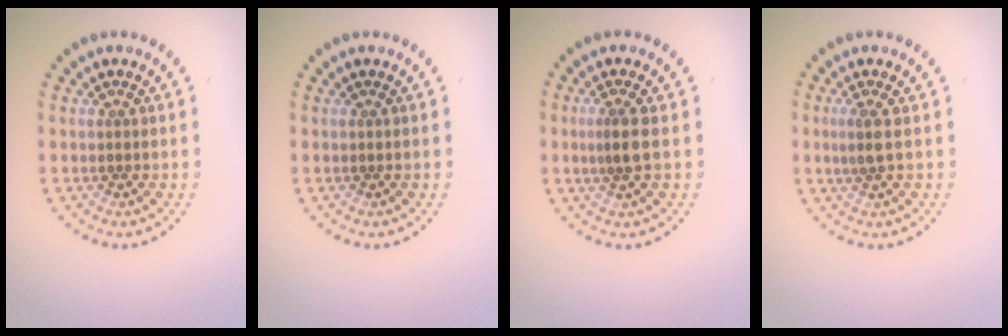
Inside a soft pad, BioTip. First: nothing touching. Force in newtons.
{"total": 0.0}
{"total": 2.2, "press": 1.8, "slide": 1.3}
{"total": 1.5, "press": 1.3, "slide": 0.9}